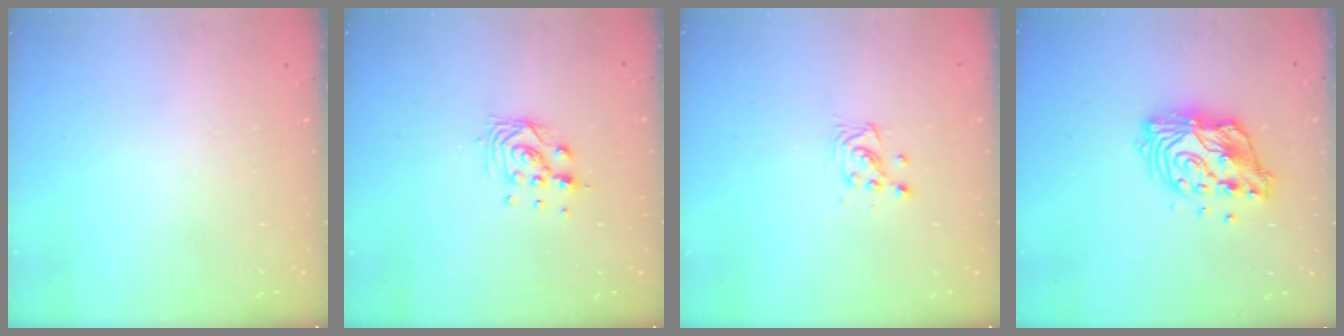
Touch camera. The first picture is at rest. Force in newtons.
{"total": 7.9, "press": 7.8, "slide": 0.6}
{"total": 3.8, "press": 3.8, "slide": 0.5}
{"total": 13.0, "press": 13.0, "slide": 1.1}